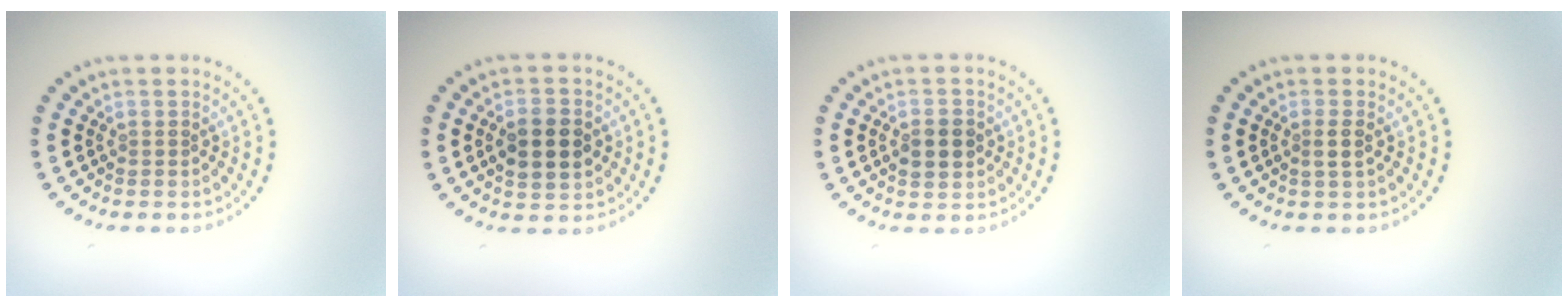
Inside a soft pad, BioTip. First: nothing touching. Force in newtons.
{"total": 4.5, "press": 4.5, "slide": 0.2}
{"total": 2.6, "press": 2.6, "slide": 0.1}
{"total": 1.2, "press": 1.0, "slide": 0.7}